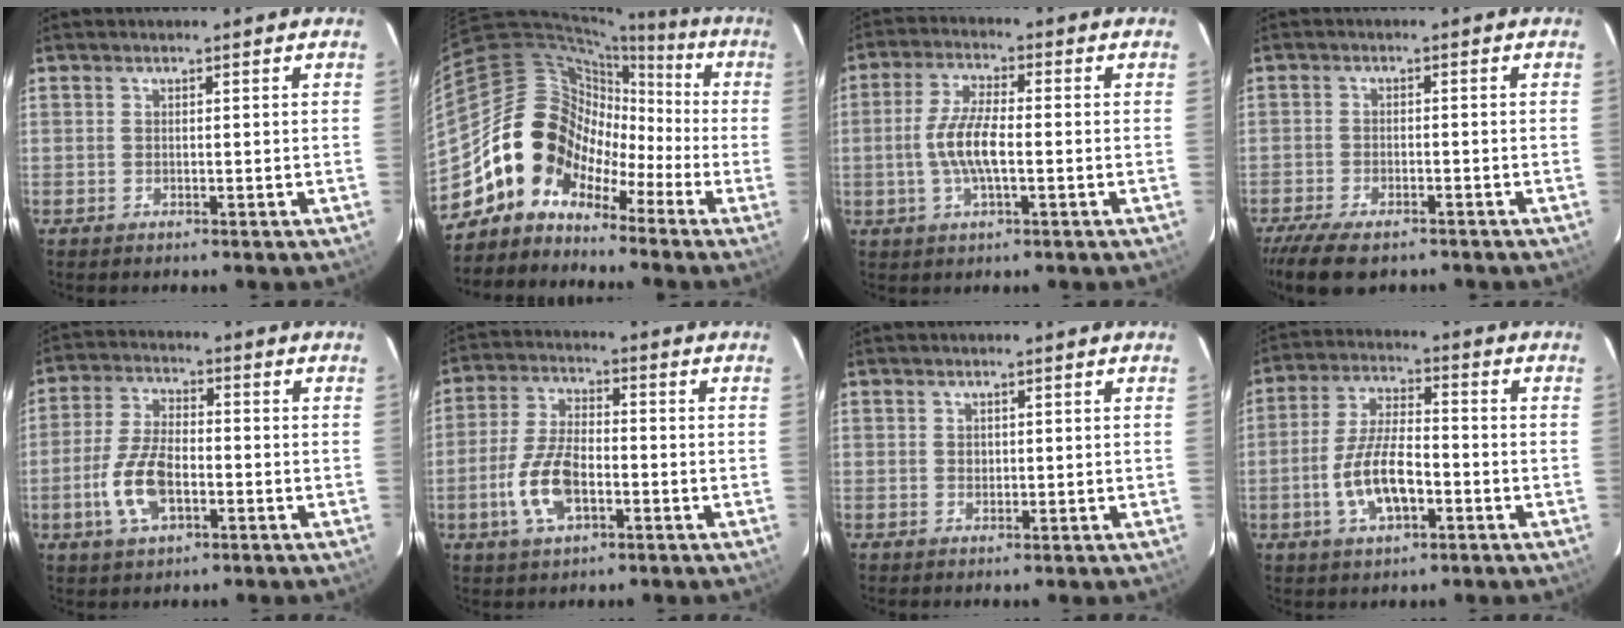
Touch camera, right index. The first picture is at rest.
{"total": 11.8, "force": [-5.8, 10.0, 2.5], "torque": [-0.048, 0.051, -0.130]}
{"total": 7.7, "force": [-1.3, 2.2, 7.2], "torque": [-0.147, 0.003, -0.028]}
{"total": 9.7, "force": [-7.6, 3.4, 5.0], "torque": [-0.127, -0.031, -0.133]}
{"total": 9.9, "force": [-3.2, 4.9, 8.0], "torque": [-0.172, 0.002, -0.058]}
{"total": 10.2, "force": [-3.4, 5.0, 8.2], "torque": [-0.176, 0.002, -0.062]}
{"total": 0.9, "force": [0.2, 0.9, 0.2], "torque": [0.000, 0.002, 0.002]}
{"total": 10.5, "force": [-3.5, 4.4, 8.9], "torque": [-0.181, 0.002, -0.060]}